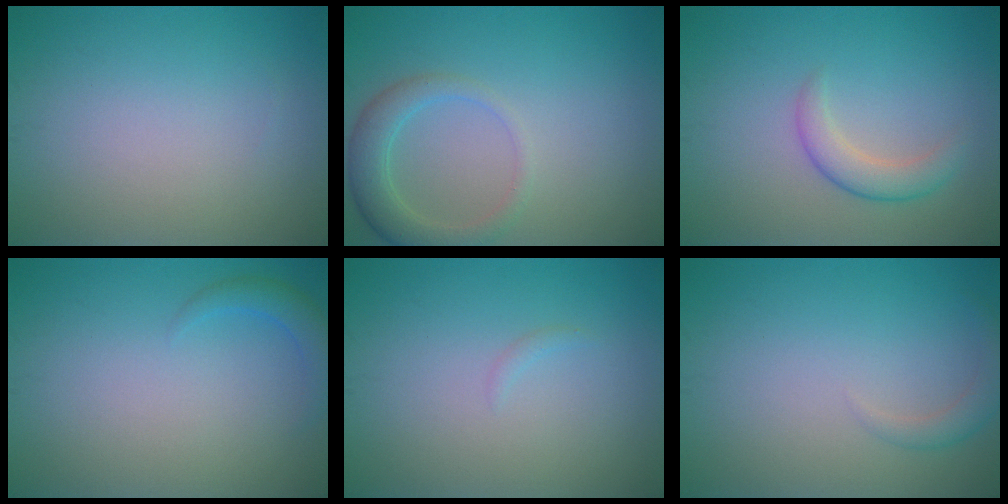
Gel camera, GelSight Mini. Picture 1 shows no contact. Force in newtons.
{"total": 3.3, "press": 3.3, "slide": 0.4}
{"total": 2.6, "press": 2.6, "slide": 0.1}
{"total": 1.8, "press": 1.8, "slide": 0.1}
{"total": 0.5, "press": 0.5, "slide": 0.1}
{"total": 1.5, "press": 1.5, "slide": 0.1}